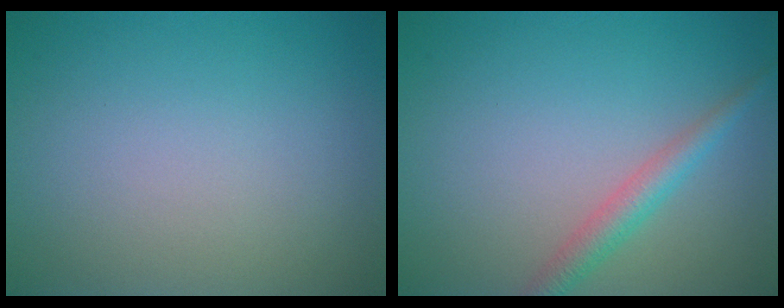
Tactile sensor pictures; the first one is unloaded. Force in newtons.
{"total": 2.3, "press": 2.3, "slide": 0.1}